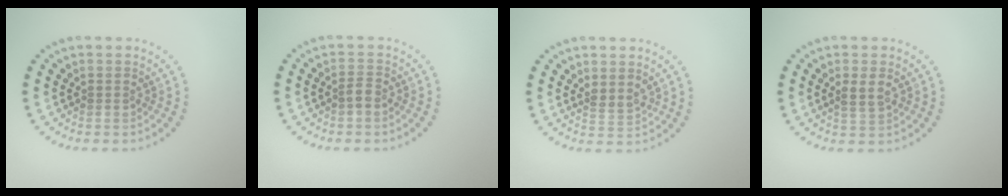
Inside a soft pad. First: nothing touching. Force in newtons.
{"total": 1.3, "press": 1.1, "slide": 0.7}
{"total": 1.7, "press": 1.4, "slide": 1.0}
{"total": 1.9, "press": 1.8, "slide": 0.6}